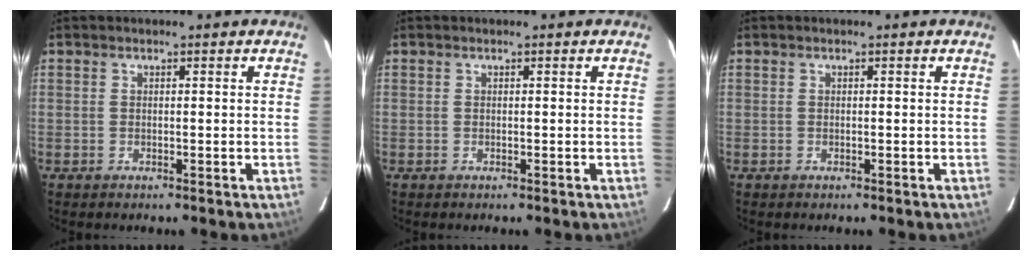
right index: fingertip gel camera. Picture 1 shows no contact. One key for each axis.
{"total": 0.0}
{"total": 0.0}